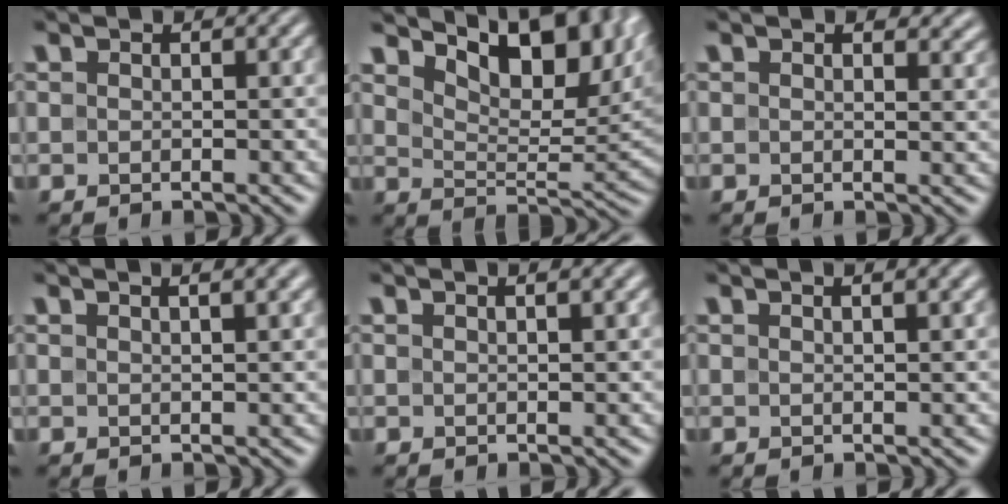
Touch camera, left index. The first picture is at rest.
{"total": 10.9, "force": [6.2, 4.3, 7.9], "torque": [-0.115, 0.011, 0.098]}
{"total": 2.1, "force": [1.5, 1.1, 1.0], "torque": [-0.017, -0.004, 0.024]}
{"total": 3.3, "force": [2.0, 1.0, 2.4], "torque": [-0.009, 0.017, 0.009]}
{"total": 1.8, "force": [1.2, 0.4, 1.3], "torque": [-0.009, 0.004, 0.015]}
{"total": 2.4, "force": [1.5, 0.6, 1.7], "torque": [-0.010, 0.006, 0.017]}